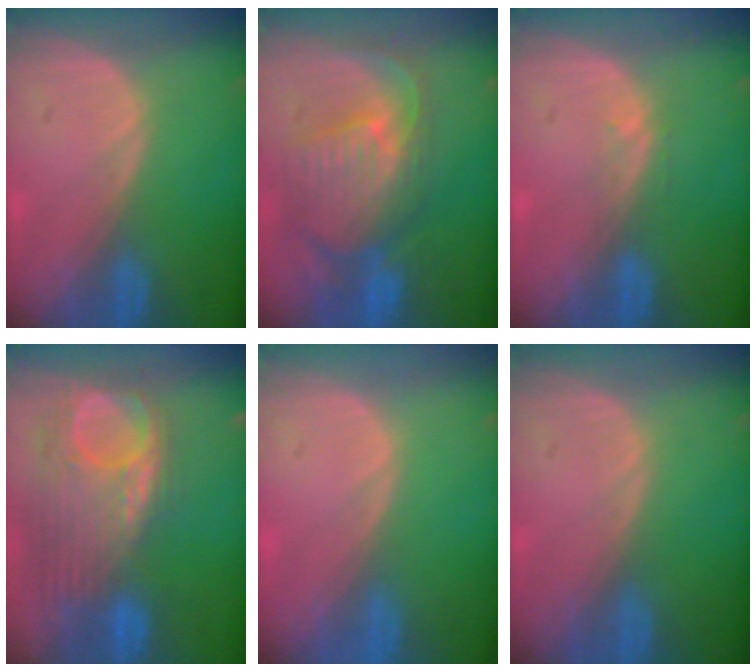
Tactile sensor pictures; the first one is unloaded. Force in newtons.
{"total": 11.1, "press": 9.7, "slide": 5.4}
{"total": 1.0, "press": 1.0, "slide": 0.2}
{"total": 11.9, "press": 10.4, "slide": 5.8}
{"total": 0.0}
{"total": 0.0}